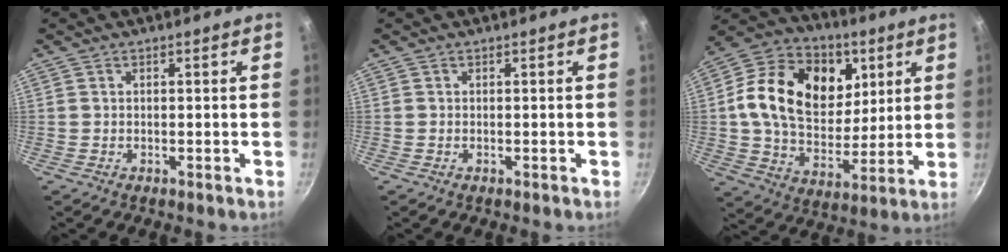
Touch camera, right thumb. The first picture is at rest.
{"total": 0.0}
{"total": 22.9, "force": [6.3, 16.2, 14.9], "torque": [-0.236, -0.013, 0.097]}